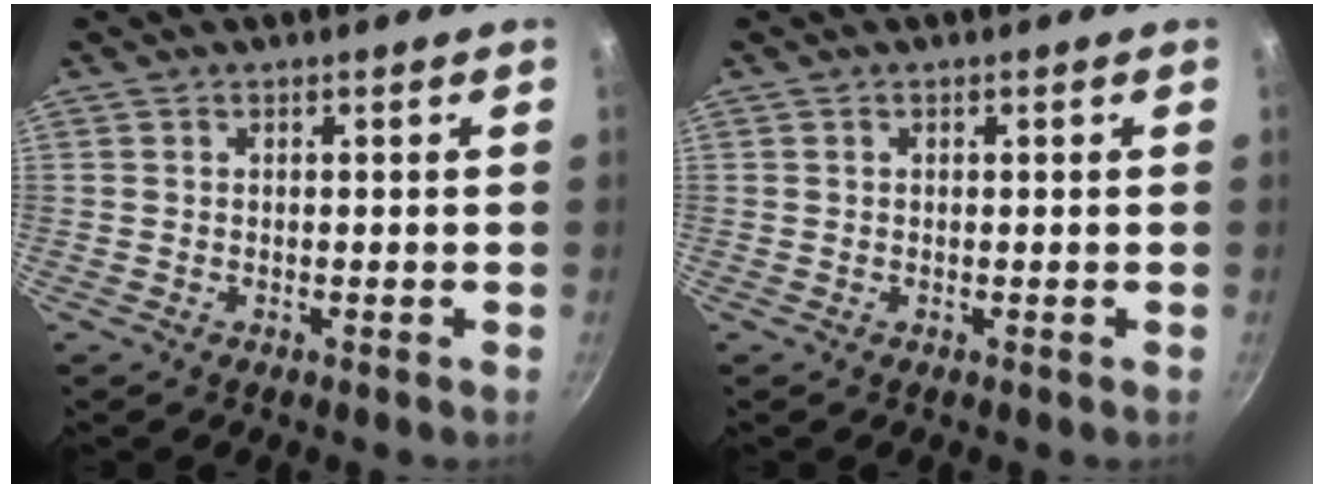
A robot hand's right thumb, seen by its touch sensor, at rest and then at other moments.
{"total": 0.0}